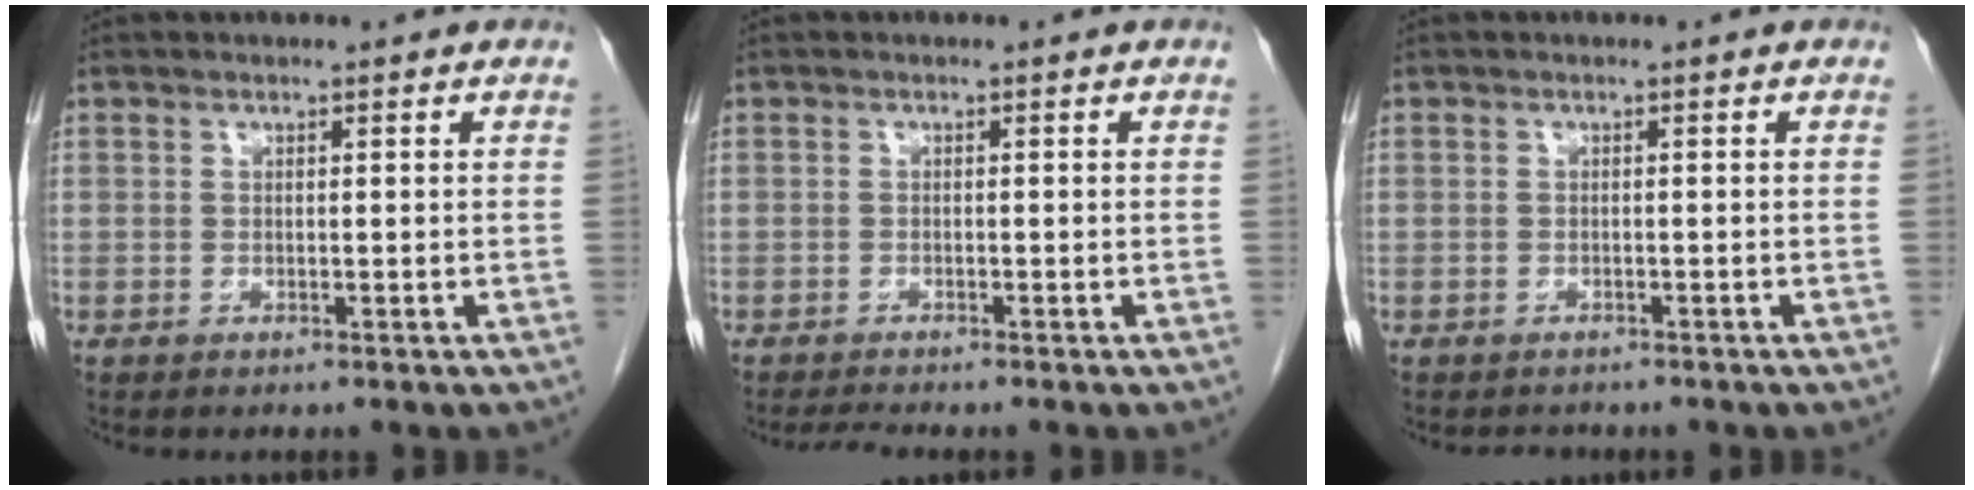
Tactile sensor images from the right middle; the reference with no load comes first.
{"total": 1.6, "force": [-1.5, -0.4, 0.4], "torque": [-0.013, -0.009, -0.028]}
{"total": 1.7, "force": [-1.6, 0.7, 0.1], "torque": [-0.005, -0.003, -0.023]}